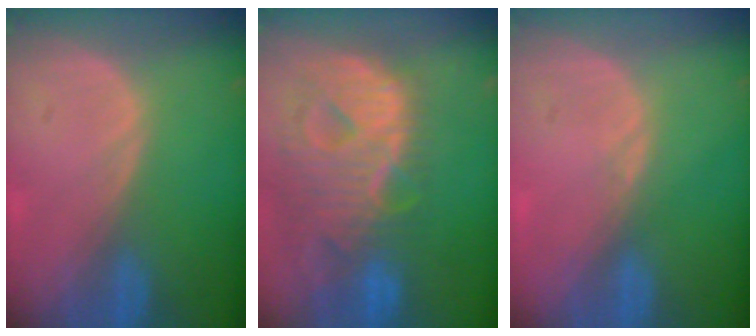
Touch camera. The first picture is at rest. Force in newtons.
{"total": 13.0, "press": 11.0, "slide": 6.8}
{"total": 0.5, "press": 0.5, "slide": 0.2}